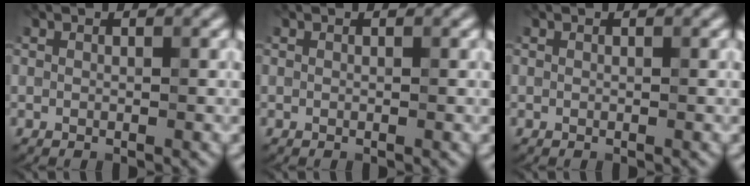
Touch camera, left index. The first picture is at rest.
{"total": 0.0}
{"total": 0.0}